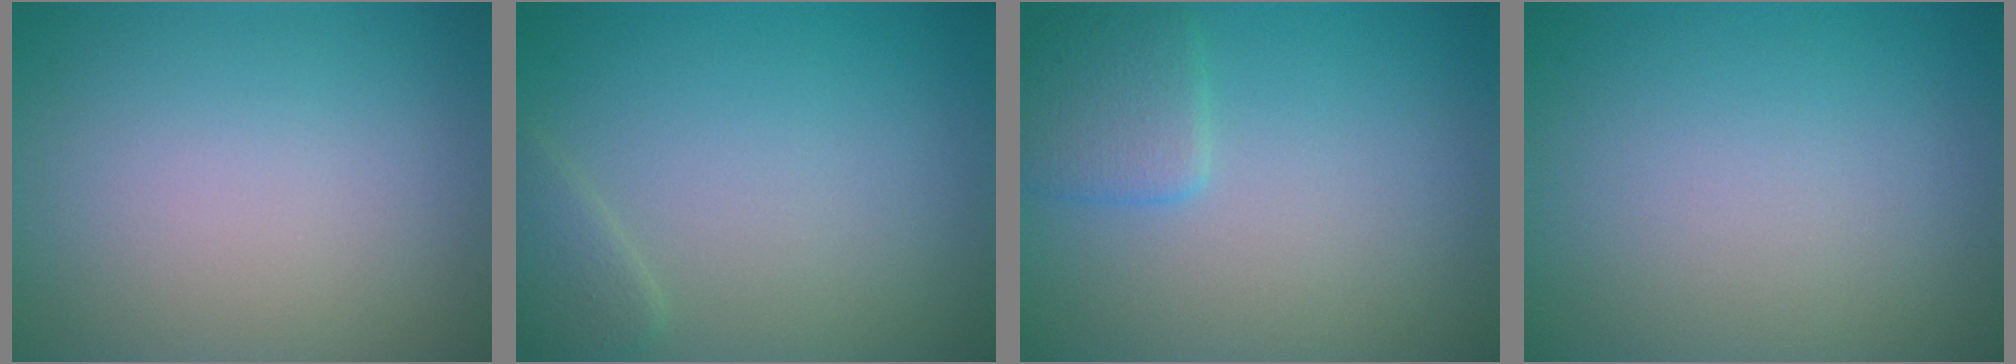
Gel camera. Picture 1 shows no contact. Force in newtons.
{"total": 1.4, "press": 1.4, "slide": 0.1}
{"total": 2.3, "press": 2.3, "slide": 0.1}
{"total": 0.0}